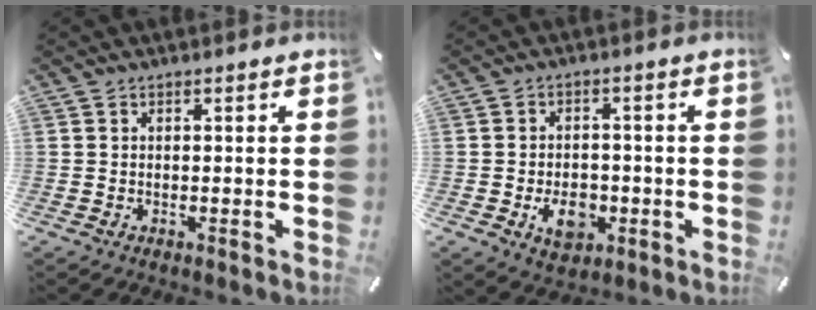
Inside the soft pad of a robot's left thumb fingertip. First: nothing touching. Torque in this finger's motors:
{"motor_torque": [-0.39, 0.97, 0.33, -0.05, 0.02]}